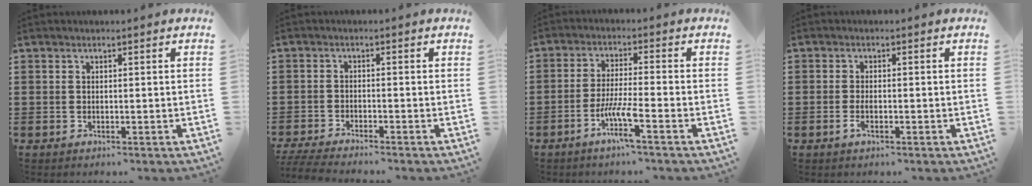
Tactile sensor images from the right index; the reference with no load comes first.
{"total": 3.2, "force": [-3.1, -0.2, 0.7], "torque": [-0.027, -0.012, -0.067]}
{"total": 6.2, "force": [-3.4, 0.0, 5.1], "torque": [-0.106, -0.010, -0.067]}
{"total": 1.8, "force": [-0.8, 0.4, 1.6], "torque": [-0.037, -0.006, -0.015]}